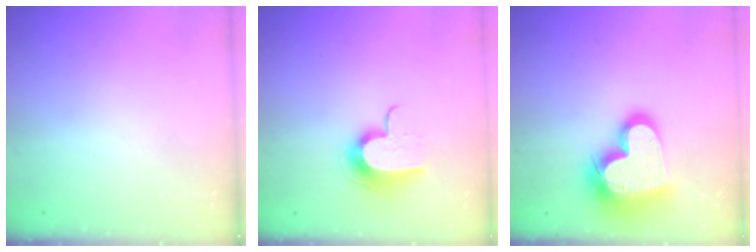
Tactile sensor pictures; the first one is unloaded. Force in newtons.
{"total": 9.7, "press": 9.7, "slide": 0.2}
{"total": 23.0, "press": 22.9, "slide": 1.8}